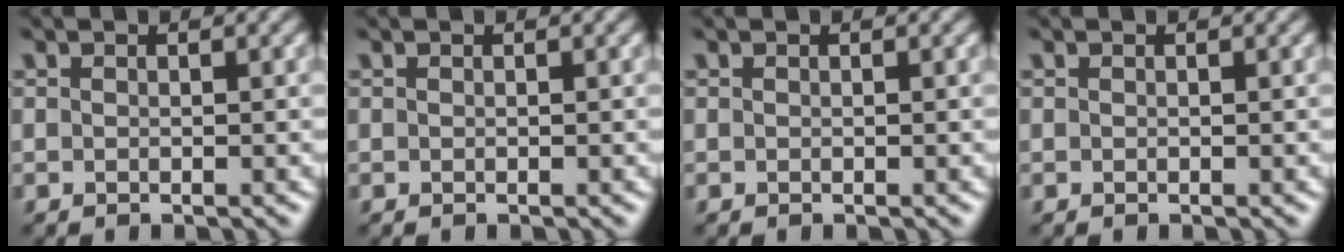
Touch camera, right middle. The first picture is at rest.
{"total": 0.0}
{"total": 0.0}
{"total": 0.0}